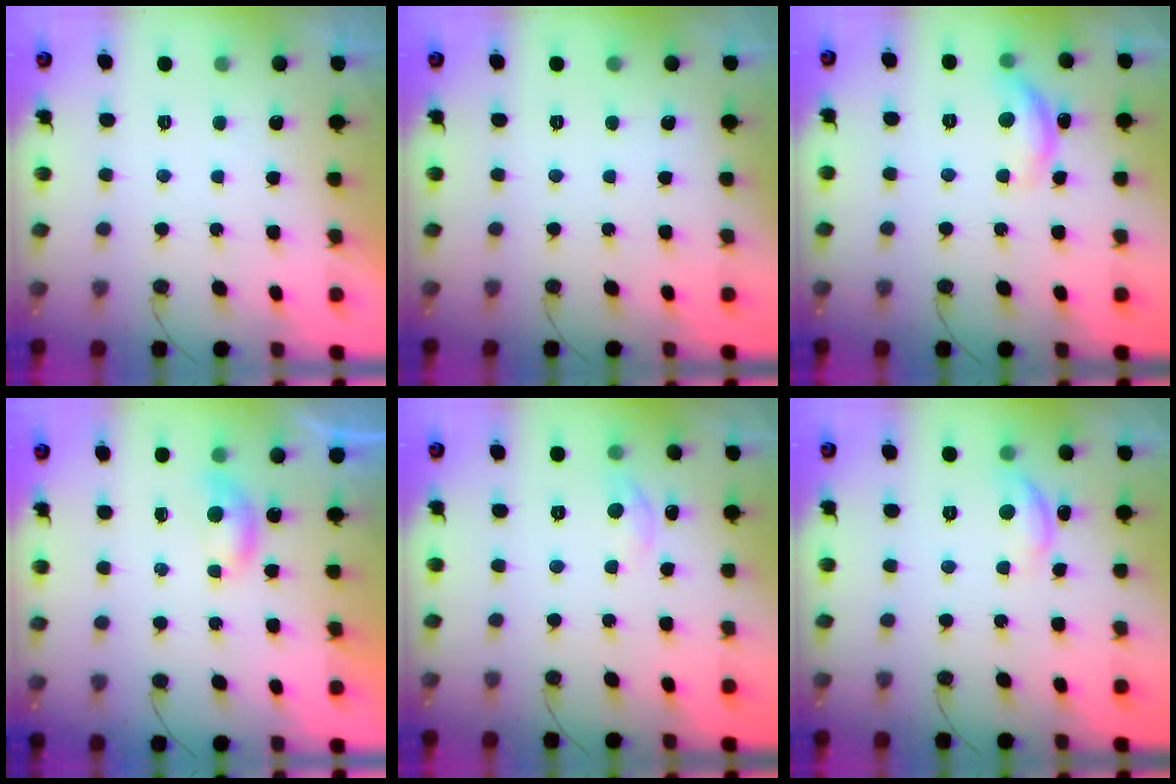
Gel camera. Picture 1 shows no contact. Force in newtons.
{"total": 0.0}
{"total": 11.1, "press": 11.1, "slide": 0.8}
{"total": 3.8, "press": 3.8, "slide": 0.2}
{"total": 5.3, "press": 5.3, "slide": 0.8}
{"total": 9.2, "press": 9.2, "slide": 0.7}